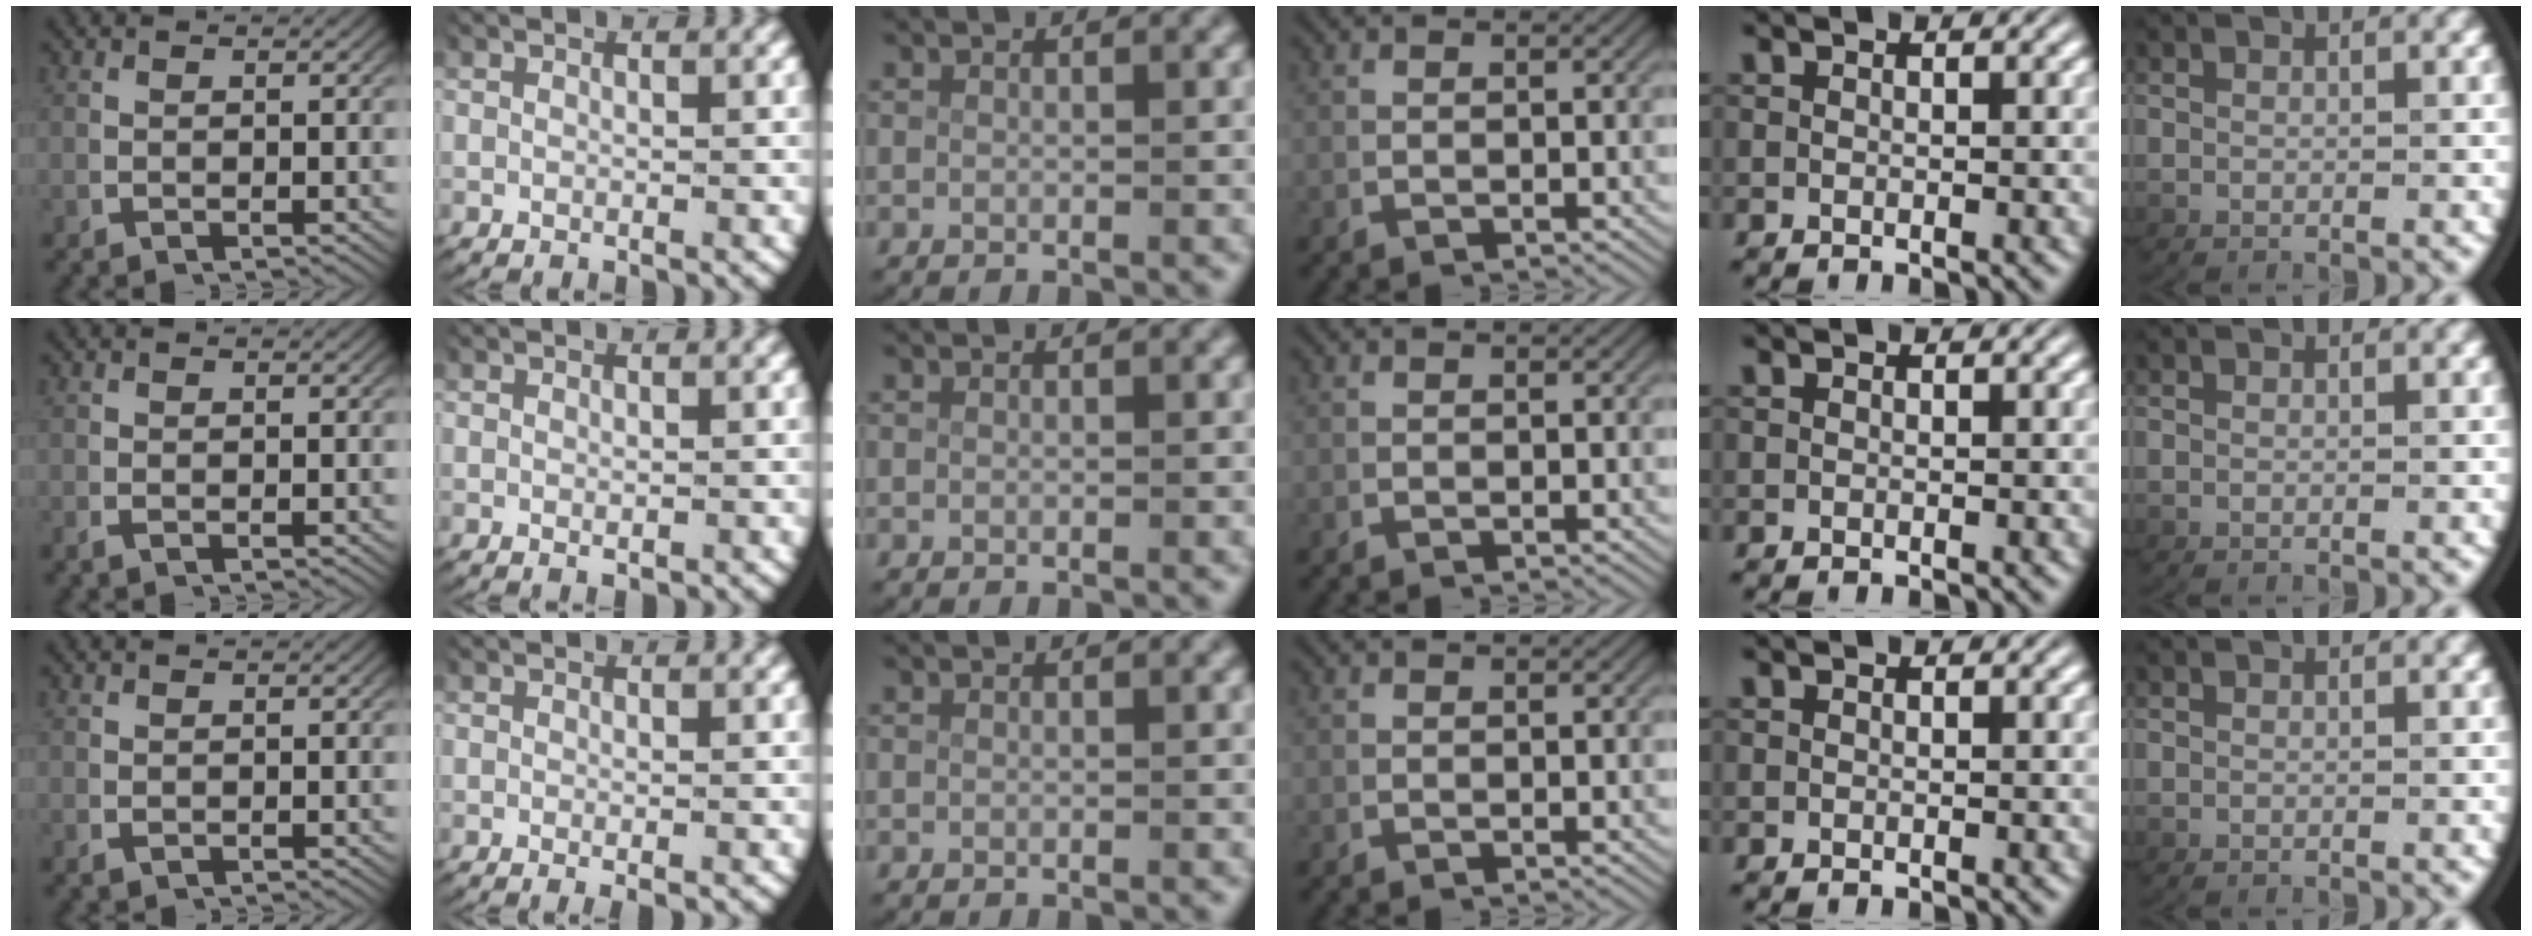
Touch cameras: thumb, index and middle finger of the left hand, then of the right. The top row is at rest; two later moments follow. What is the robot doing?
{"motion": "lift_and_place", "object": "paper towel"}